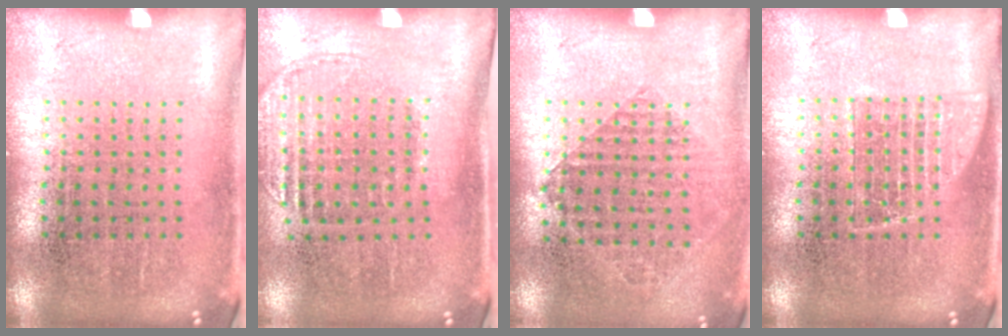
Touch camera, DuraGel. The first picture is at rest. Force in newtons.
{"total": 1.3, "press": 1.1, "slide": 0.6}
{"total": 0.9, "press": 0.8, "slide": 0.3}
{"total": 1.8, "press": 1.7, "slide": 0.5}